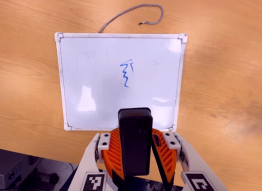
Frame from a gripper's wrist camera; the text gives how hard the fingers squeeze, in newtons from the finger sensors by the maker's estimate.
{"total": 6.3, "left": 6.5, "right": 6.0}